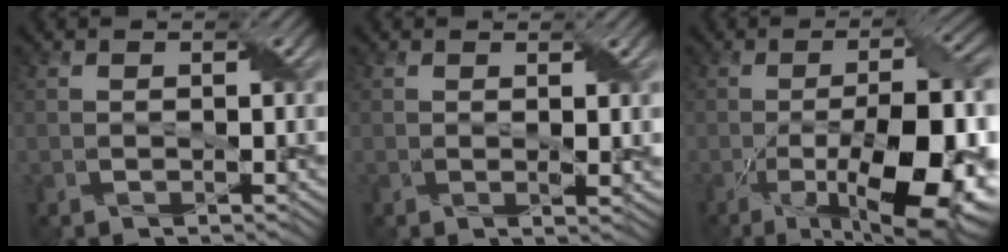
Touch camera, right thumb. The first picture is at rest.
{"total": 1.8, "force": [0.6, 0.3, 1.6], "torque": [-0.029, -0.003, 0.012]}
{"total": 16.9, "force": [-6.1, 5.2, 14.8], "torque": [-0.223, -0.006, -0.087]}